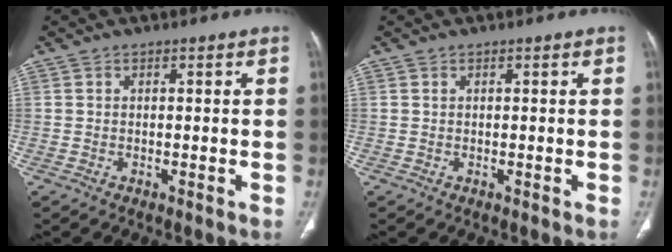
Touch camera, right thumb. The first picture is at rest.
{"total": 0.0}